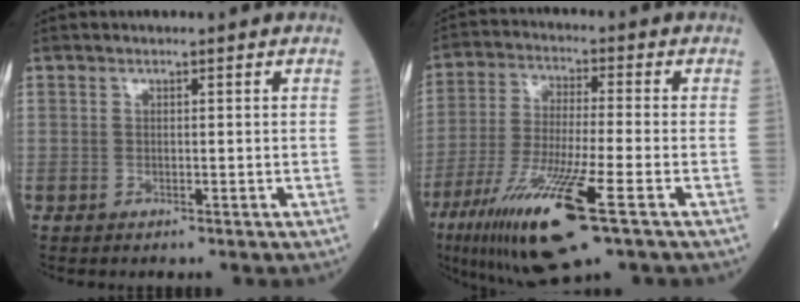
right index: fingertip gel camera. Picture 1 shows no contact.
{"total": 15.6, "force": [-7.8, 0.9, 13.5], "torque": [-0.280, -0.039, -0.138]}